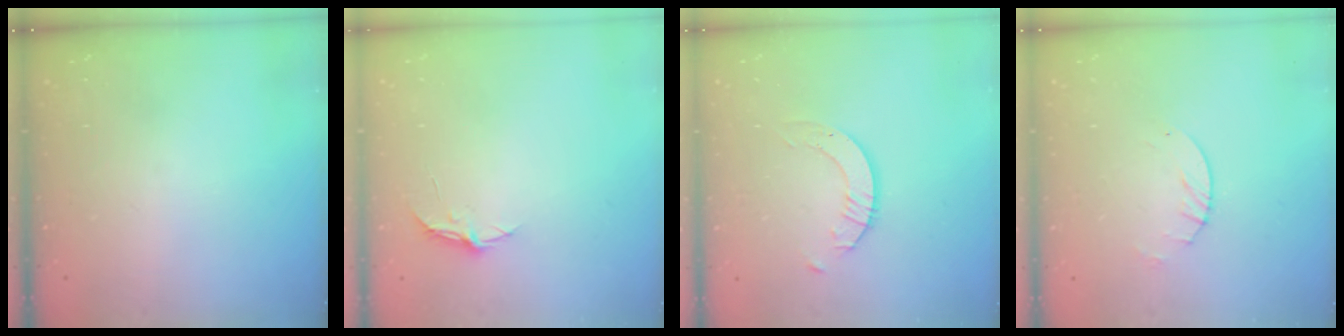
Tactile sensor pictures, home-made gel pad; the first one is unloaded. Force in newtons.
{"total": 3.8, "press": 3.8, "slide": 0.3}
{"total": 2.7, "press": 2.7, "slide": 0.2}
{"total": 2.6, "press": 2.5, "slide": 0.4}